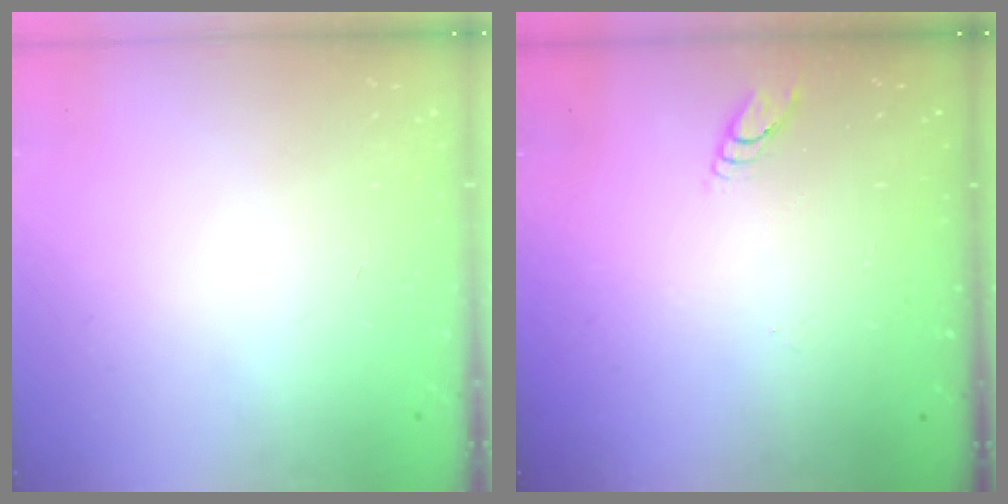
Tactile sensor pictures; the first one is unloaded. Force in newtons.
{"total": 2.7, "press": 2.7, "slide": 0.3}